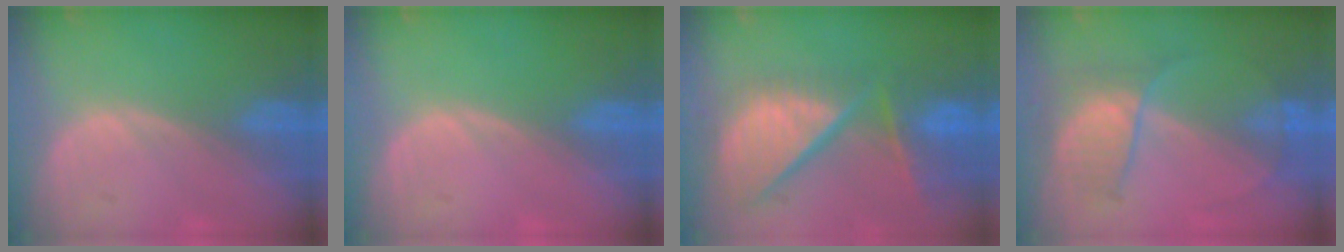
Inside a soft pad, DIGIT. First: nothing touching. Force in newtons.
{"total": 0.0}
{"total": 12.5, "press": 10.3, "slide": 7.1}
{"total": 5.8, "press": 5.7, "slide": 1.4}